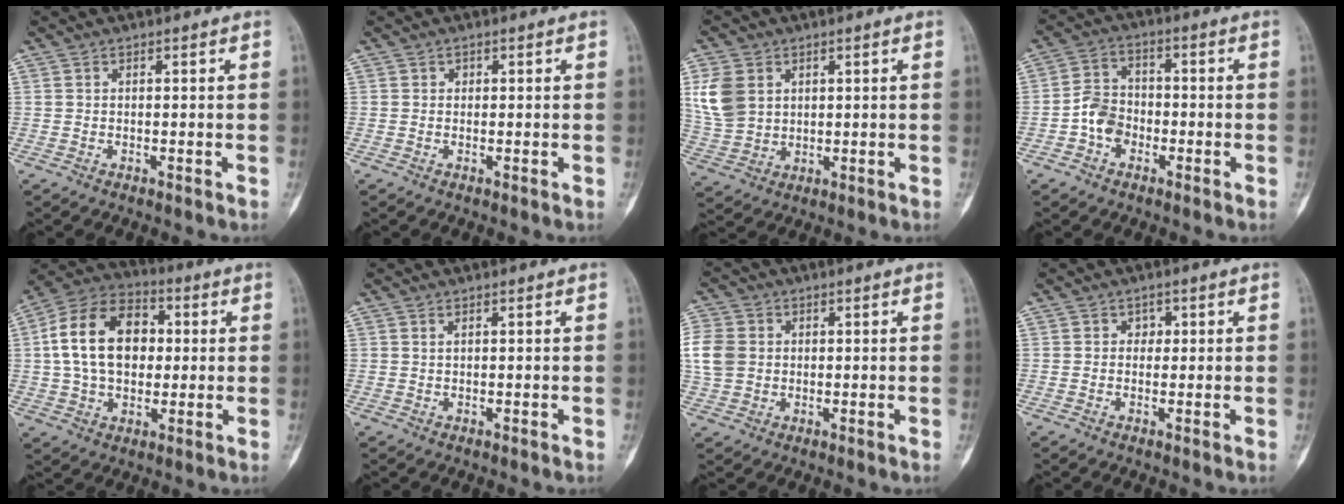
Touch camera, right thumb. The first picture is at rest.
{"total": 0.6, "force": [0.2, 0.6, 0.1], "torque": [0.004, 0.002, 0.002]}
{"total": 9.2, "force": [2.9, 7.0, 5.2], "torque": [-0.097, -0.007, 0.067]}
{"total": 6.4, "force": [-2.2, 5.0, 3.3], "torque": [-0.041, 0.028, -0.049]}
{"total": 17.6, "force": [2.3, 12.0, 12.6], "torque": [-0.202, 0.022, 0.035]}
{"total": 0.7, "force": [0.4, 0.4, 0.4], "torque": [-0.007, 0.002, 0.010]}
{"total": 10.8, "force": [1.3, 9.1, 5.7], "torque": [-0.137, 0.010, 0.025]}
{"total": 1.7, "force": [0.4, 1.5, 0.7], "torque": [0.007, 0.002, 0.000]}